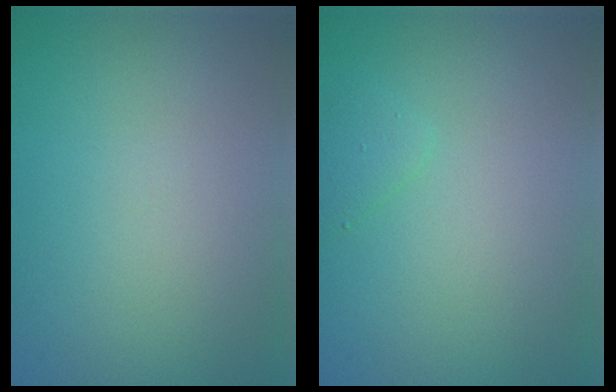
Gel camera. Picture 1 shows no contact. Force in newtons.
{"total": 1.1, "press": 1.1, "slide": 0.0}